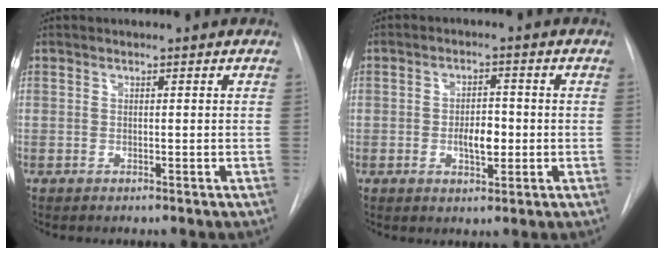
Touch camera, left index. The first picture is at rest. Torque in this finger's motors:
{"motor_torque": [0.91, 0.32, 0.13, 0.03]}